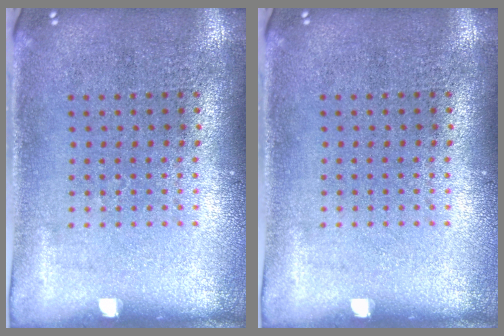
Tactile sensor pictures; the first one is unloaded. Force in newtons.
{"total": 0.0}